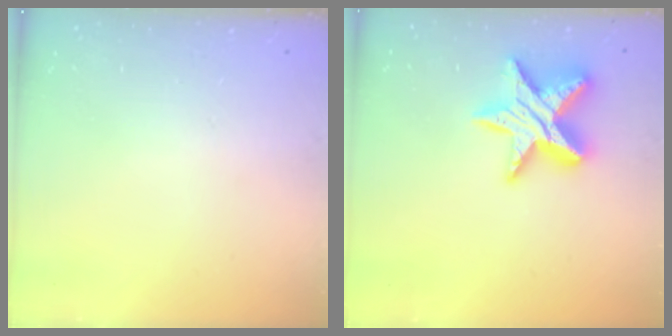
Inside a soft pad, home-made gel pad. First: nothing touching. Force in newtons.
{"total": 17.3, "press": 17.2, "slide": 1.1}